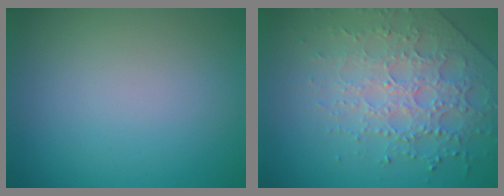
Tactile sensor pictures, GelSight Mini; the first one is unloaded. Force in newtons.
{"total": 4.3, "press": 4.3, "slide": 0.9}